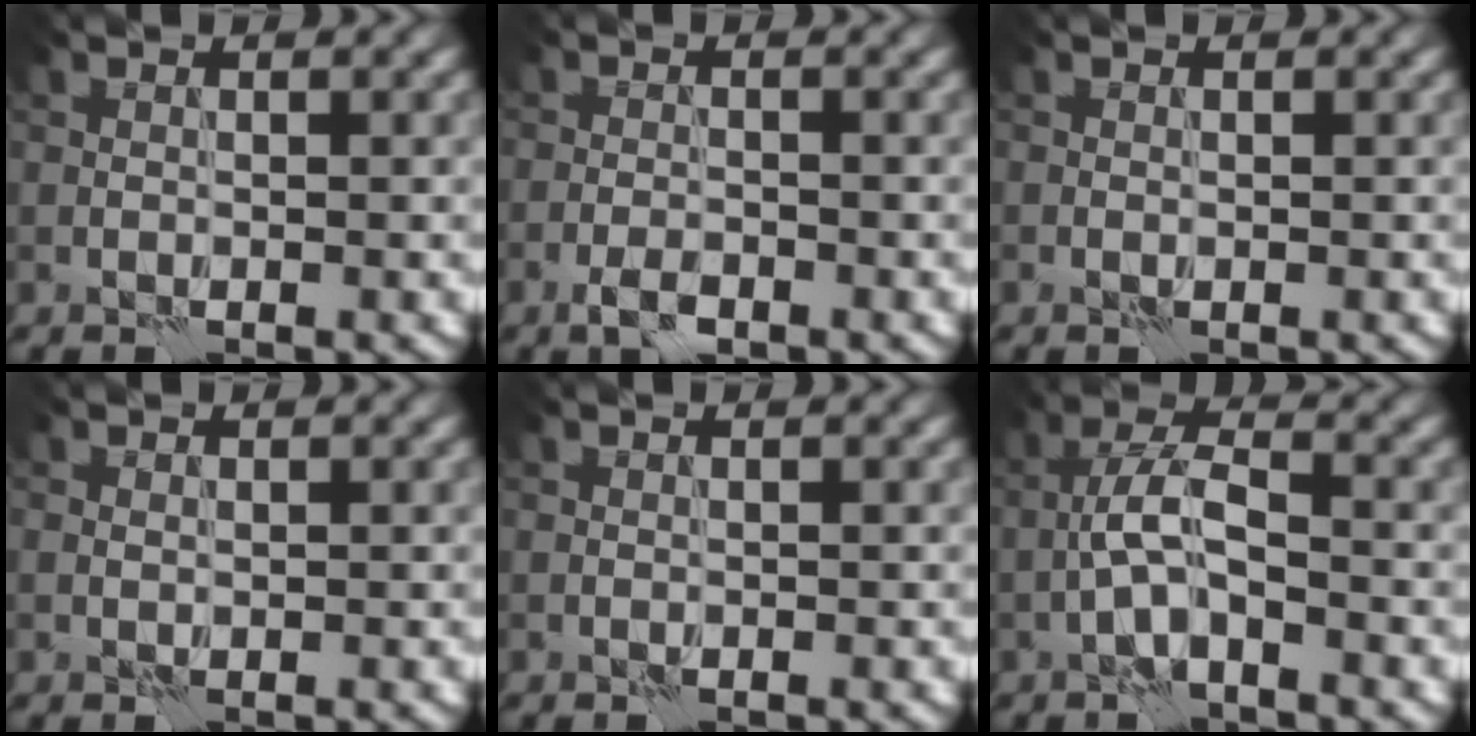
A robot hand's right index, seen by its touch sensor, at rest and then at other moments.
{"total": 2.1, "force": [-1.2, 0.9, 1.4], "torque": [-0.030, -0.001, -0.028]}
{"total": 0.0}
{"total": 0.5, "force": [0.3, 0.4, 0.1], "torque": [-0.003, -0.003, 0.006]}
{"total": 0.0}
{"total": 3.8, "force": [-1.2, 1.2, 3.3], "torque": [-0.069, 0.012, -0.032]}